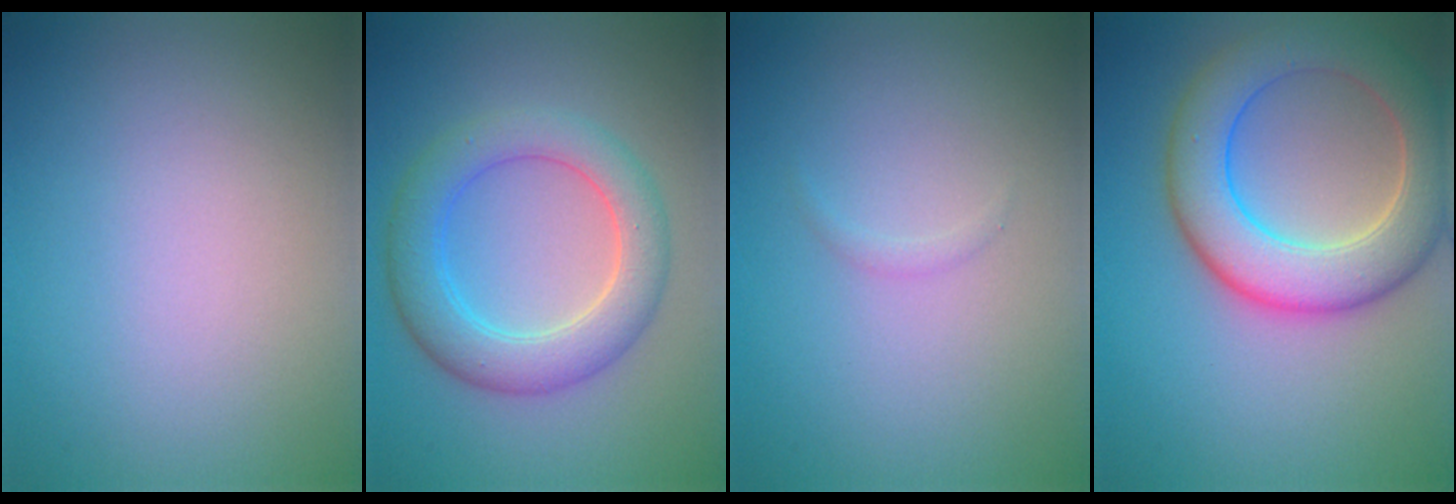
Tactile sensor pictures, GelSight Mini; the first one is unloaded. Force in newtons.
{"total": 5.5, "press": 5.5, "slide": 0.2}
{"total": 0.5, "press": 0.5, "slide": 0.0}
{"total": 8.0, "press": 7.9, "slide": 0.7}